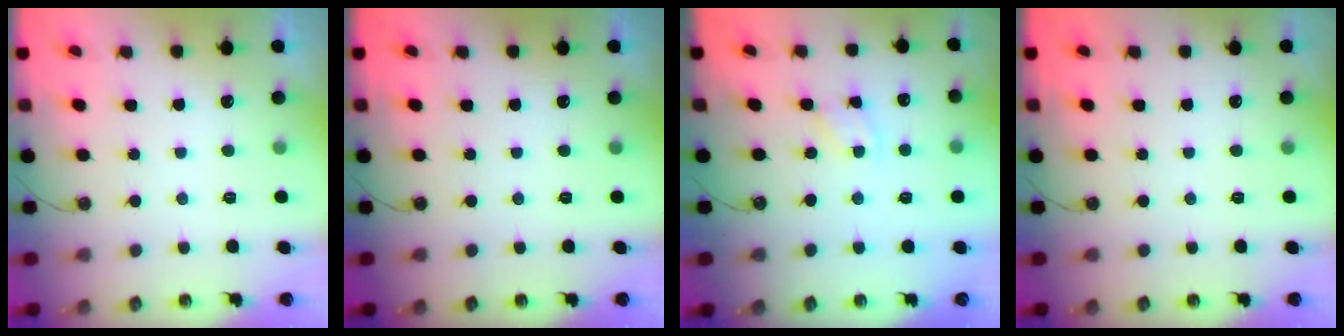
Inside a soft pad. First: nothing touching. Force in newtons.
{"total": 0.0}
{"total": 2.1, "press": 2.1, "slide": 0.3}
{"total": 0.0}